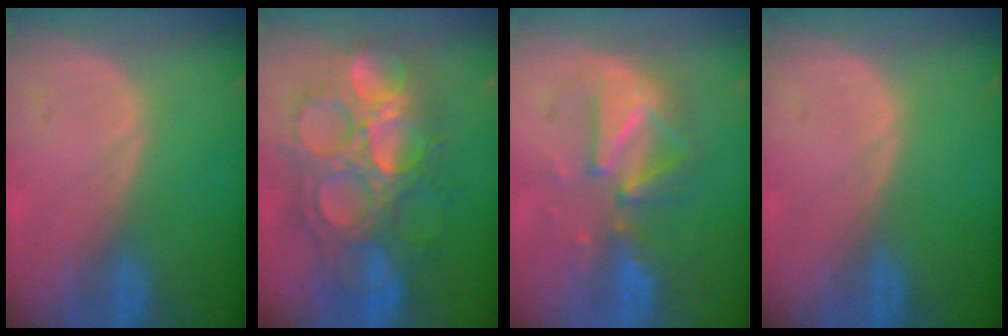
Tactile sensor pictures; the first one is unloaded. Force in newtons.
{"total": 13.2, "press": 13.1, "slide": 1.7}
{"total": 8.0, "press": 8.0, "slide": 0.8}
{"total": 0.0}